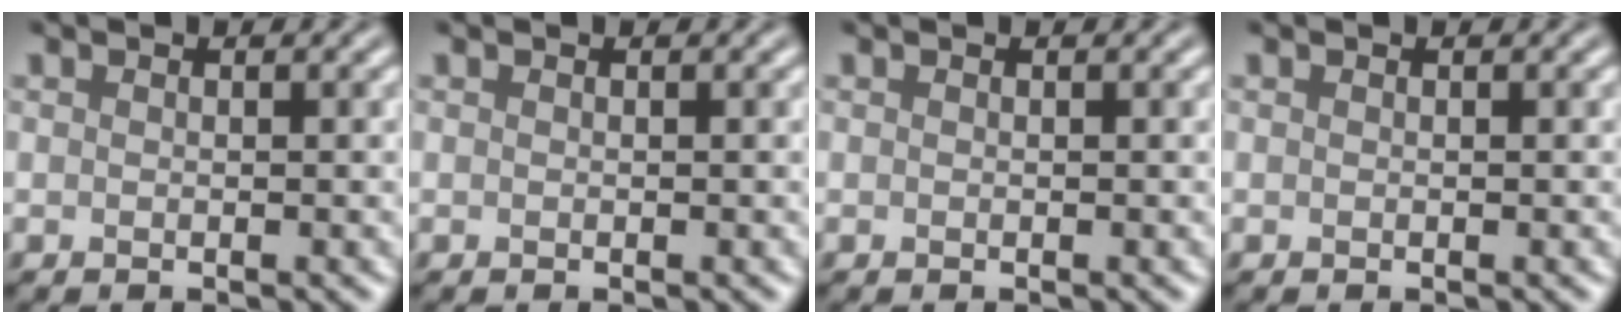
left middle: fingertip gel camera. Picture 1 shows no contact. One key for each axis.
{"total": 0.0}
{"total": 0.0}
{"total": 0.0}